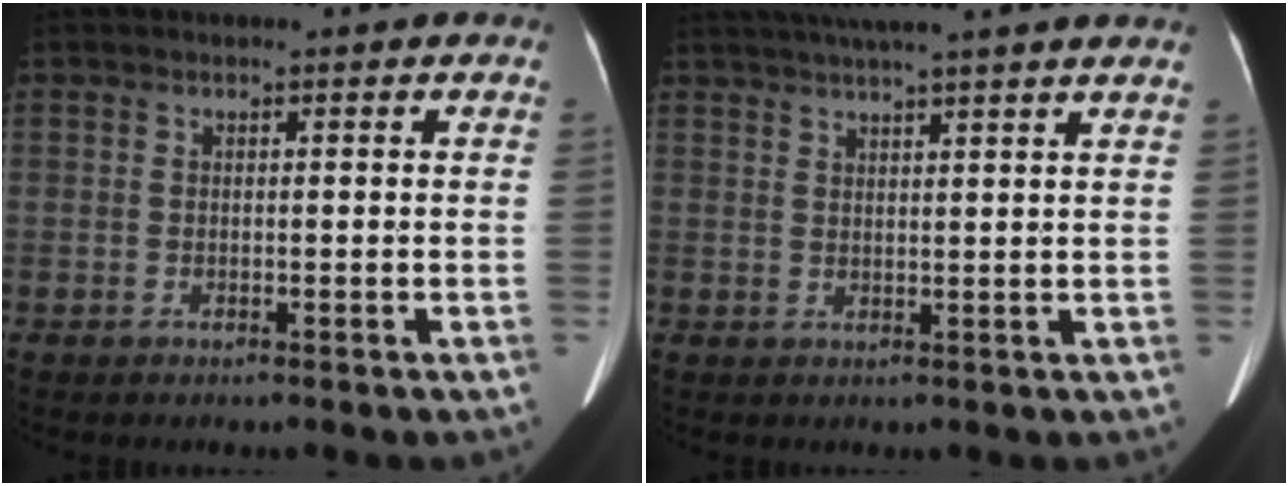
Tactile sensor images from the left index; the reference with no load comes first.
{"total": 13.1, "force": [11.3, -0.8, 6.6], "torque": [-0.114, 0.031, 0.149]}